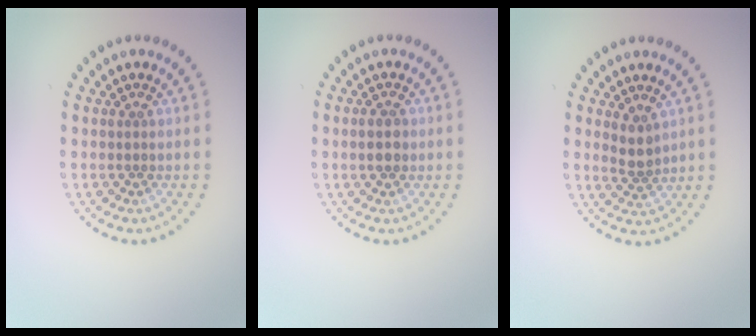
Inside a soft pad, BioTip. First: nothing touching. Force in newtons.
{"total": 2.2, "press": 2.2, "slide": 0.1}
{"total": 1.9, "press": 1.6, "slide": 1.1}